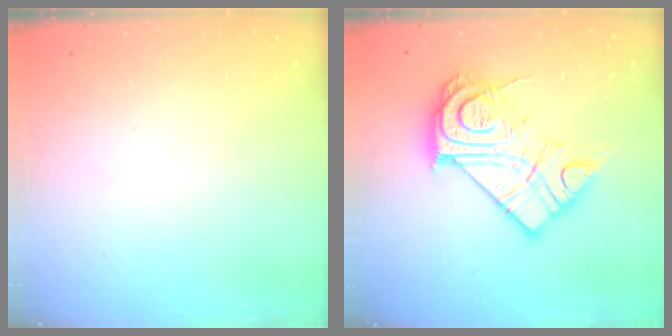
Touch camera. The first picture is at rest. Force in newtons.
{"total": 20.7, "press": 20.7, "slide": 1.7}